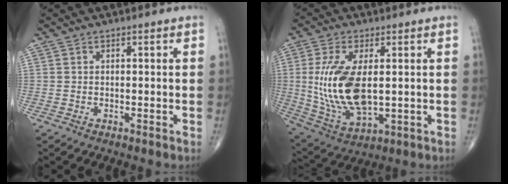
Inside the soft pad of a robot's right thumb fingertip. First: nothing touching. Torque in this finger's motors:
{"motor_torque": [0.10, 0.89, 1.49, 0.19, 0.17]}